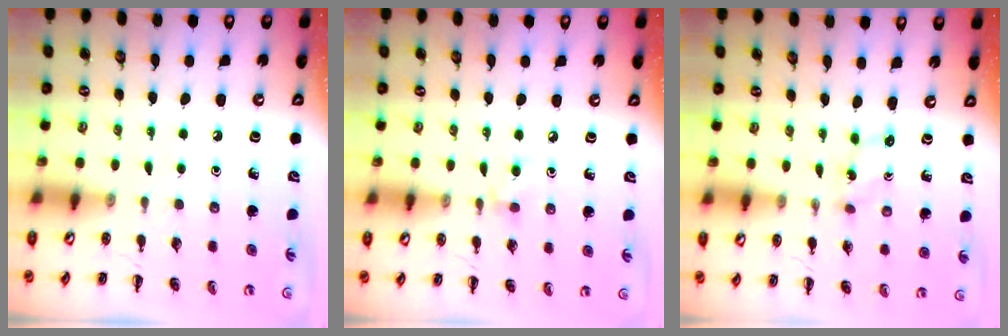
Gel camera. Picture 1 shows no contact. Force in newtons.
{"total": 5.1, "press": 4.9, "slide": 1.4}
{"total": 1.7, "press": 1.6, "slide": 0.6}